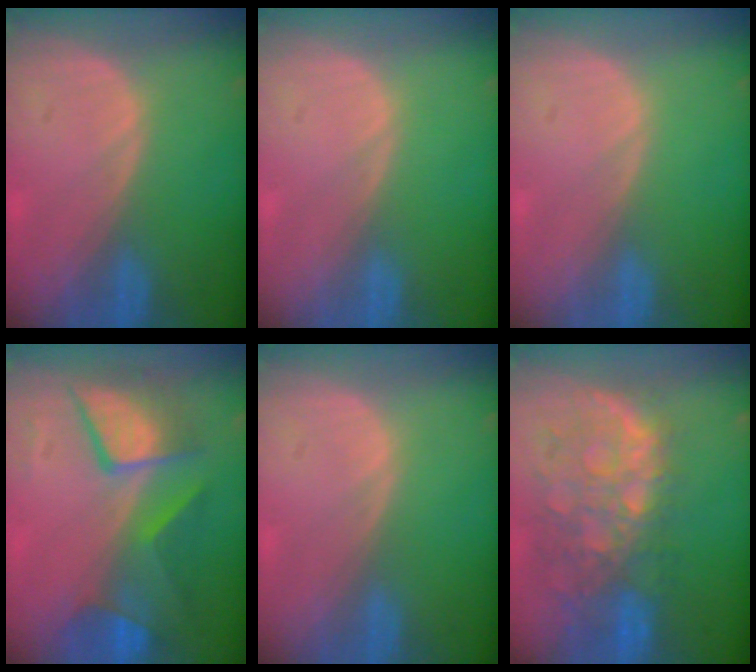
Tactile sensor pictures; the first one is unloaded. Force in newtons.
{"total": 0.0}
{"total": 0.0}
{"total": 8.9, "press": 8.8, "slide": 0.7}
{"total": 0.0}
{"total": 11.1, "press": 9.7, "slide": 5.5}